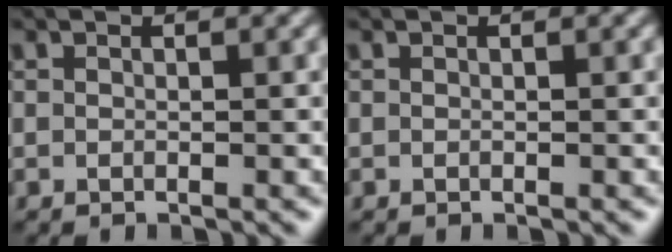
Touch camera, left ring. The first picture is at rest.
{"total": 0.0}